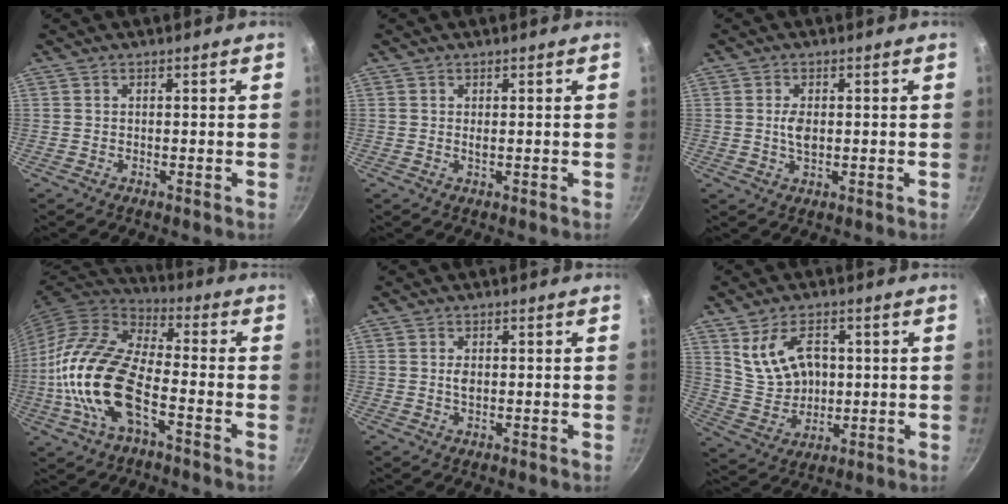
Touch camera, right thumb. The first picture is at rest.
{"total": 0.8, "force": [0.1, 0.3, 0.7], "torque": [-0.013, -0.002, 0.005]}
{"total": 4.4, "force": [0.2, 2.5, 3.6], "torque": [-0.062, -0.004, 0.006]}
{"total": 19.1, "force": [-5.1, 8.9, 16.1], "torque": [-0.333, 0.029, -0.099]}
{"total": 1.9, "force": [0.2, 1.1, 1.5], "torque": [-0.025, -0.002, 0.004]}
{"total": 10.8, "force": [3.2, 7.4, 7.2], "torque": [-0.106, -0.005, 0.076]}